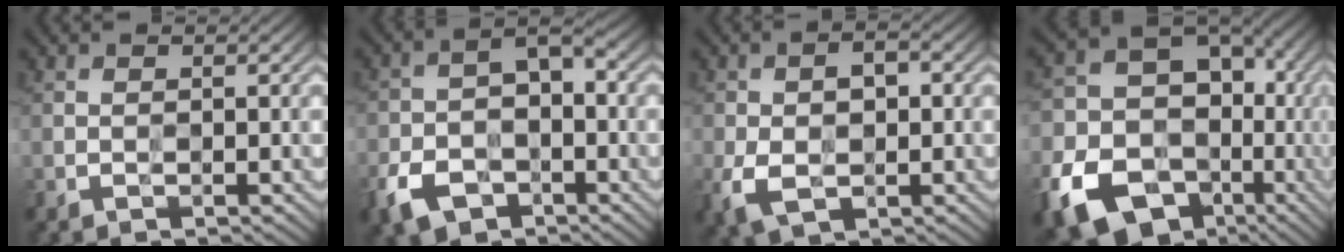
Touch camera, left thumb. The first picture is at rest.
{"total": 8.4, "force": [-4.0, 5.2, 5.2], "torque": [-0.101, -0.010, -0.081]}
{"total": 7.0, "force": [-1.4, 4.4, 5.2], "torque": [-0.110, -0.014, -0.026]}
{"total": 17.3, "force": [-6.2, 13.4, 8.9], "torque": [-0.196, -0.035, -0.096]}